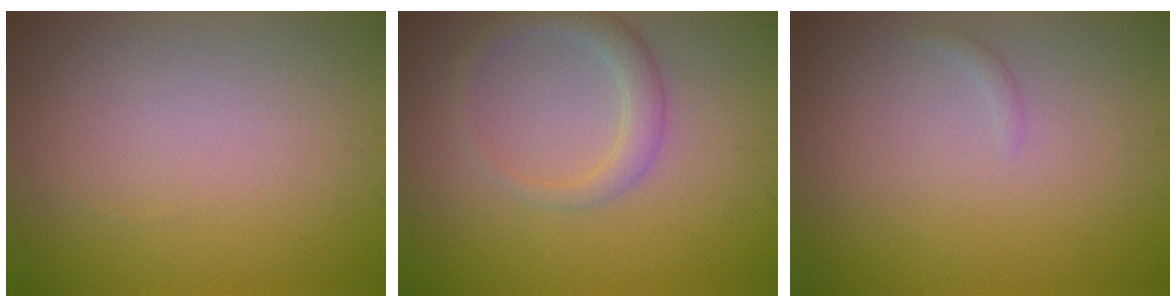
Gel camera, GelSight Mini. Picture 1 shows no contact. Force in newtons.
{"total": 2.5, "press": 2.5, "slide": 0.2}
{"total": 0.6, "press": 0.6, "slide": 0.1}